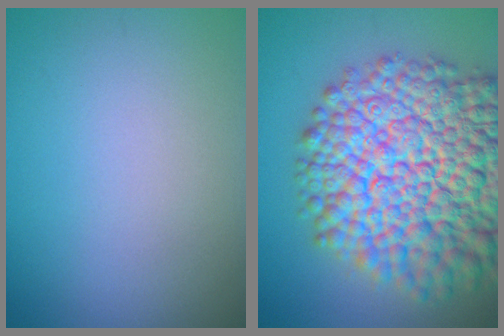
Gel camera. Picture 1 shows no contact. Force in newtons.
{"total": 18.0, "press": 18.0, "slide": 0.8}